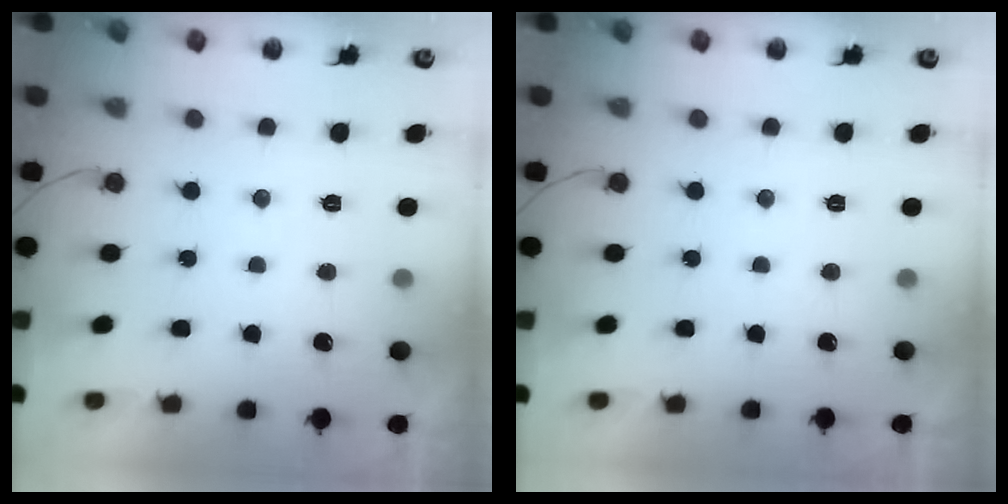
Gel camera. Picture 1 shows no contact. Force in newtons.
{"total": 2.0, "press": 2.0, "slide": 0.1}